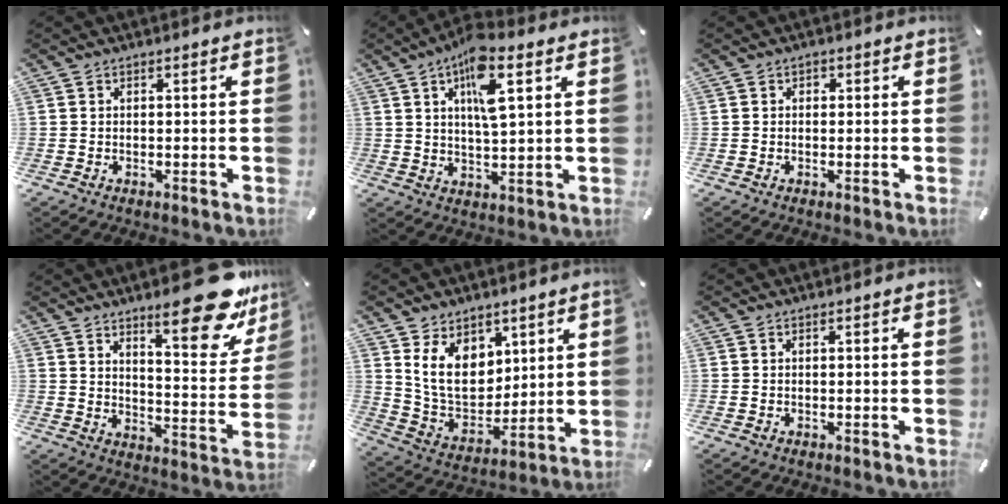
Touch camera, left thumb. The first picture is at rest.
{"total": 10.8, "force": [5.0, 3.5, 8.9], "torque": [-0.149, -0.010, 0.081]}
{"total": 0.8, "force": [0.1, 0.8, 0.2], "torque": [-0.004, 0.007, -0.001]}
{"total": 20.6, "force": [14.0, 6.9, 13.5], "torque": [-0.172, -0.106, 0.224]}
{"total": 12.4, "force": [5.5, 9.5, 5.7], "torque": [-0.128, -0.034, 0.106]}
{"total": 0.0}